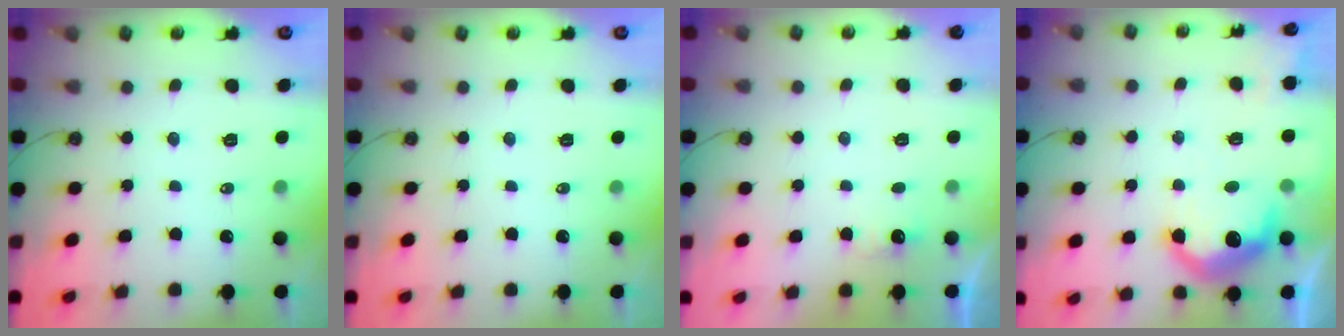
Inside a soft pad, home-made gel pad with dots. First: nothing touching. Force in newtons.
{"total": 0.0}
{"total": 2.2, "press": 2.0, "slide": 0.9}
{"total": 12.3, "press": 12.3, "slide": 0.8}